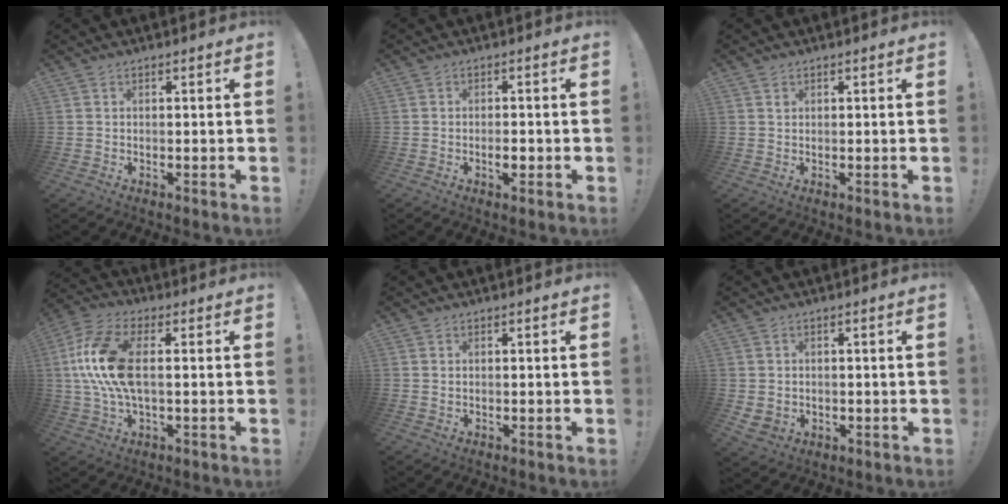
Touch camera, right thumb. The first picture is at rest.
{"total": 2.7, "force": [-1.0, 1.1, 2.3], "torque": [-0.028, 0.002, -0.019]}
{"total": 0.7, "force": [0.4, 0.5, 0.1], "torque": [0.001, 0.000, 0.007]}
{"total": 16.2, "force": [1.6, 7.9, 14.1], "torque": [-0.277, -0.002, 0.031]}
{"total": 0.5, "force": [0.5, 0.1, 0.1], "torque": [0.004, -0.004, 0.009]}
{"total": 3.1, "force": [1.4, 2.6, 1.0], "torque": [-0.008, -0.011, 0.026]}